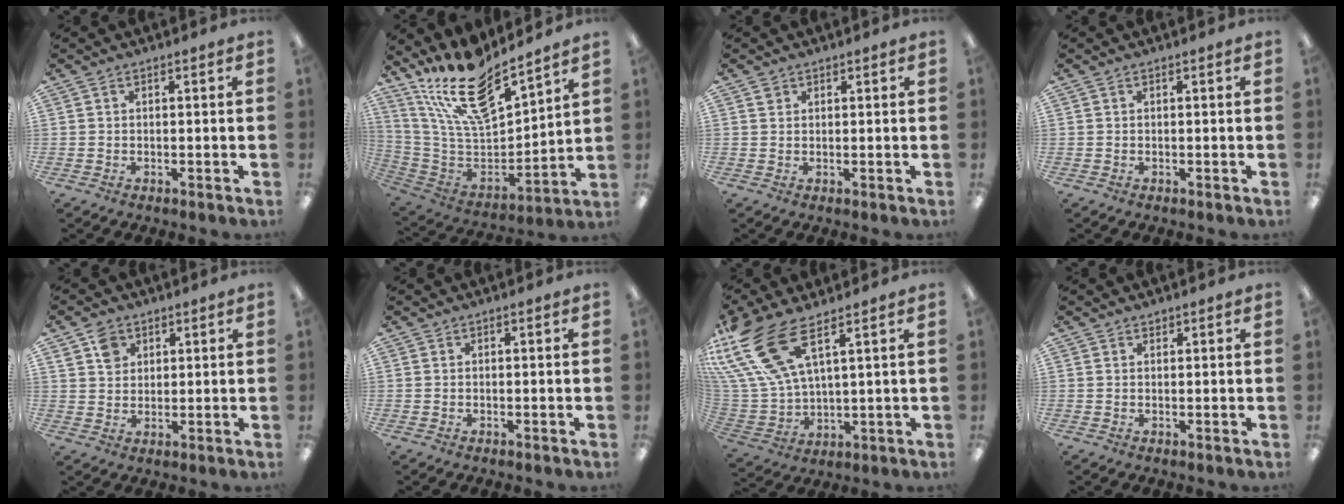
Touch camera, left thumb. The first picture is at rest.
{"total": 19.7, "force": [15.1, 6.6, 10.8], "torque": [-0.201, -0.107, 0.265]}
{"total": 1.3, "force": [0.9, 0.9, 0.1], "torque": [0.005, -0.004, 0.017]}
{"total": 0.0}
{"total": 5.3, "force": [3.1, 4.0, 1.6], "torque": [-0.029, 0.001, 0.056]}
{"total": 0.0}
{"total": 18.6, "force": [11.0, 7.3, 13.1], "torque": [-0.301, -0.060, 0.198]}
{"total": 0.7, "force": [0.7, 0.2, 0.0], "torque": [-0.001, 0.000, 0.012]}